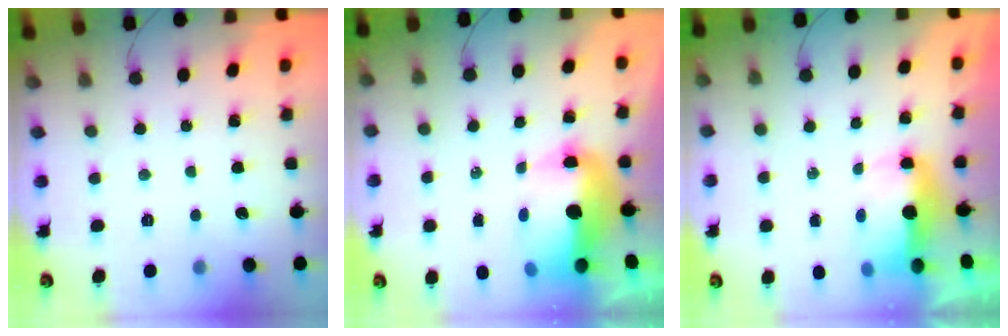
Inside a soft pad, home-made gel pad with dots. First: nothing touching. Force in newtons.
{"total": 12.0, "press": 11.7, "slide": 2.7}
{"total": 7.1, "press": 6.5, "slide": 2.7}